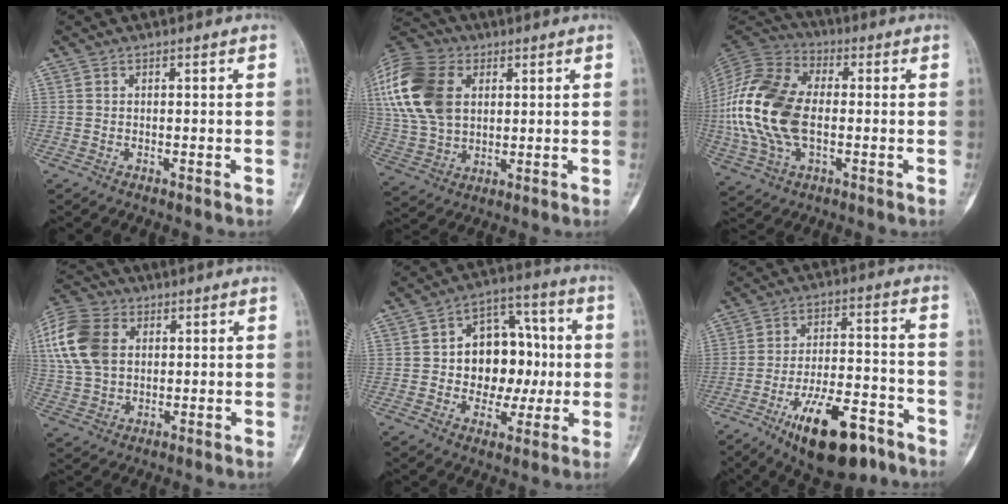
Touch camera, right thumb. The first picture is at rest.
{"total": 21.3, "force": [5.3, 14.9, 14.2], "torque": [-0.300, 0.006, 0.098]}
{"total": 20.5, "force": [-1.4, 12.7, 16.1], "torque": [-0.340, 0.014, -0.026]}
{"total": 15.4, "force": [3.4, 11.1, 10.2], "torque": [-0.203, 0.009, 0.062]}
{"total": 15.1, "force": [-0.1, 11.2, 10.1], "torque": [-0.087, 0.036, 0.001]}
{"total": 17.6, "force": [-10.2, 7.1, 12.4], "torque": [-0.177, 0.066, -0.156]}